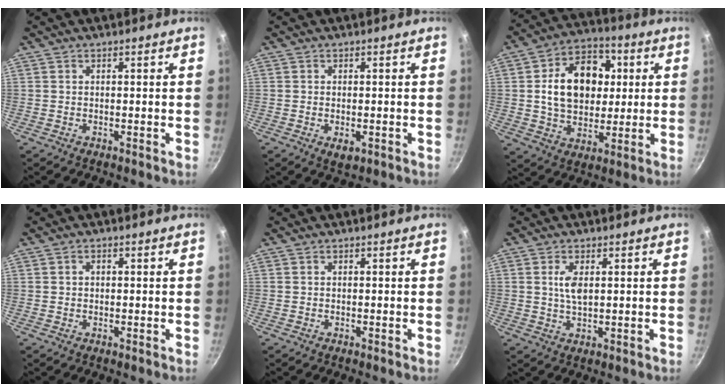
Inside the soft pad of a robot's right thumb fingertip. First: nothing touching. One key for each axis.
{"total": 2.8, "fx": -0.8, "fy": 1.6, "fz": 2.2, "tx": -0.035, "ty": -0.007, "tz": -0.011}
{"total": 17.0, "fx": 2.6, "fy": 12.4, "fz": 11.4, "tx": -0.141, "ty": 0.014, "tz": 0.035}
{"total": 1.1, "fx": 0.1, "fy": 0.9, "fz": 0.6, "tx": -0.008, "ty": 0.004, "tz": 0.001}
{"total": 0.0}
{"total": 4.0, "fx": 1.0, "fy": 1.9, "fz": 3.4, "tx": -0.062, "ty": -0.005, "tz": 0.020}